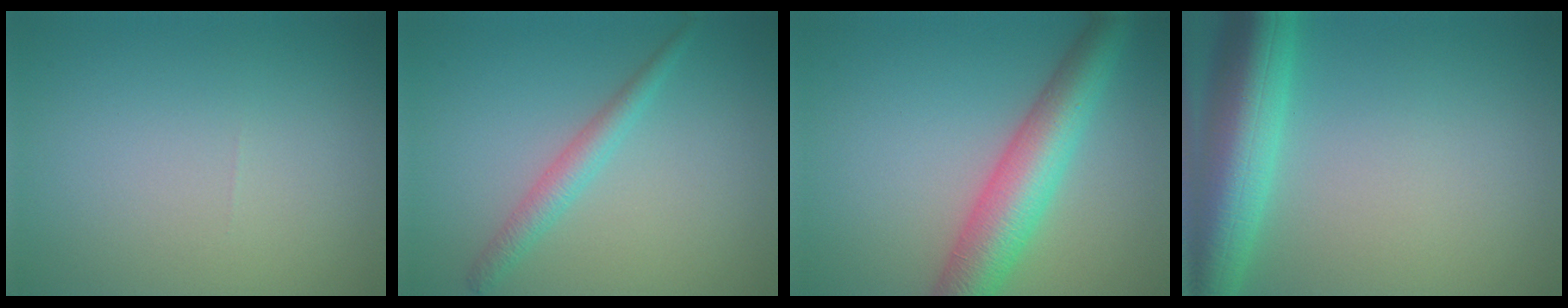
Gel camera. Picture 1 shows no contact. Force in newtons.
{"total": 2.2, "press": 2.2, "slide": 0.0}
{"total": 6.8, "press": 6.8, "slide": 0.1}
{"total": 8.6, "press": 8.6, "slide": 0.2}